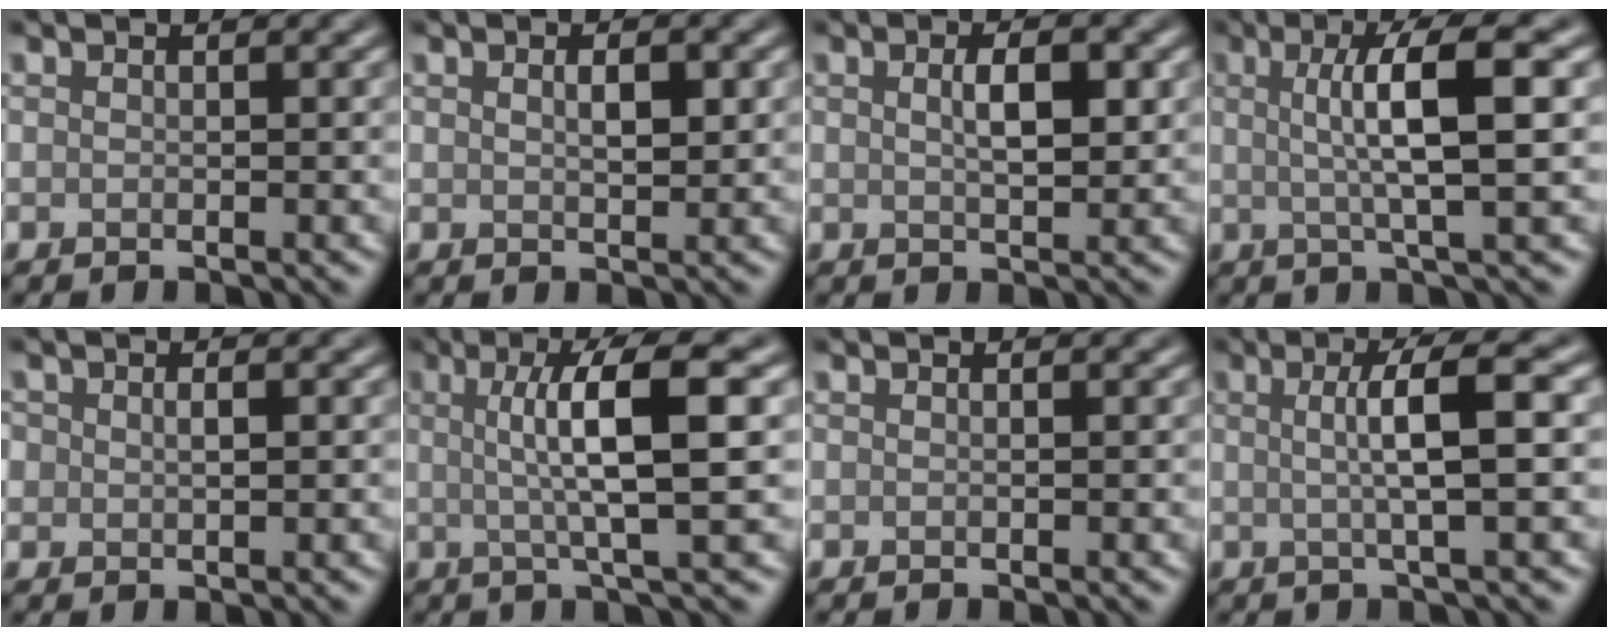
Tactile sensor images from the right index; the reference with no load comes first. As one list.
[{"total": 1.7, "force": [0.6, 0.6, 1.5], "torque": [-0.026, -0.001, 0.013]}, {"total": 2.8, "force": [0.7, 1.0, 2.5], "torque": [-0.044, 0.002, 0.014]}, {"total": 6.7, "force": [1.1, 1.3, 6.5], "torque": [-0.097, 0.010, 0.015]}, {"total": 1.7, "force": [0.3, 1.2, 1.1], "torque": [-0.020, -0.001, 0.009]}, {"total": 7.4, "force": [1.1, 1.4, 7.2], "torque": [-0.105, 0.012, 0.014]}, {"total": 0.0}, {"total": 5.2, "force": [0.5, 0.9, 5.1], "torque": [-0.079, 0.008, 0.004]}]